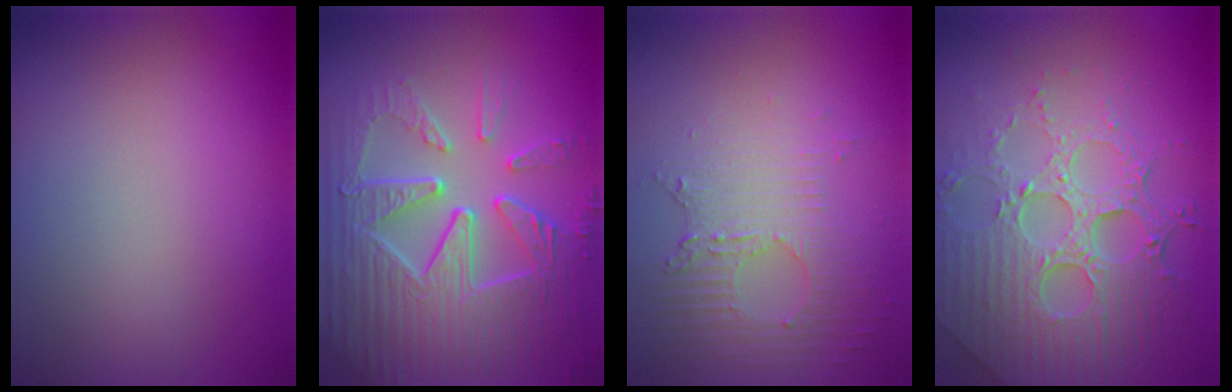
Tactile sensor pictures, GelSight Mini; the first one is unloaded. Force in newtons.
{"total": 9.7, "press": 6.5, "slide": 7.2}
{"total": 3.9, "press": 2.9, "slide": 2.6}
{"total": 8.3, "press": 6.0, "slide": 5.7}